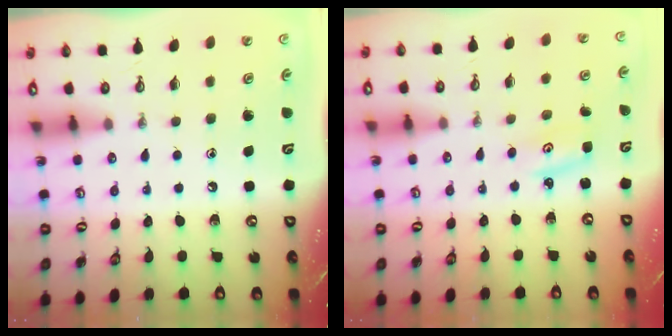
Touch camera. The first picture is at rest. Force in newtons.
{"total": 2.7, "press": 2.7, "slide": 0.3}